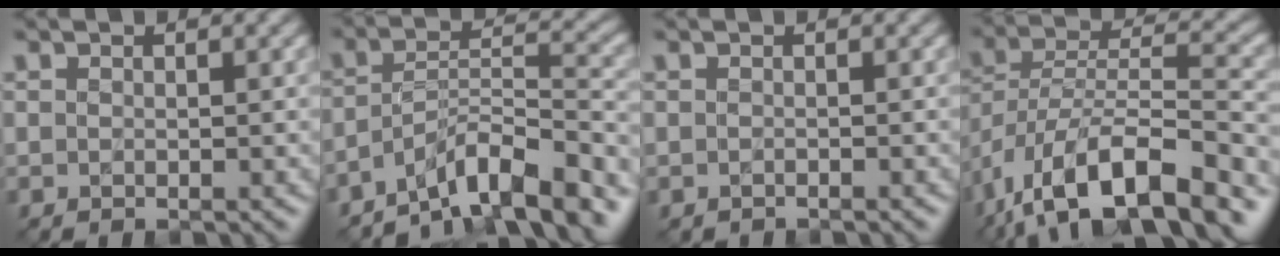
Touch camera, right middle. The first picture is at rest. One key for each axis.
{"total": 8.6, "fx": -6.5, "fy": 1.9, "fz": 5.3, "tx": -0.073, "ty": 0.009, "tz": -0.118}
{"total": 0.6, "fx": -0.6, "fy": 0.1, "fz": 0.1, "tx": -0.002, "ty": -0.004, "tz": -0.010}
{"total": 13.4, "fx": -8.7, "fy": 5.0, "fz": 8.9, "tx": -0.163, "ty": 0.005, "tz": -0.156}